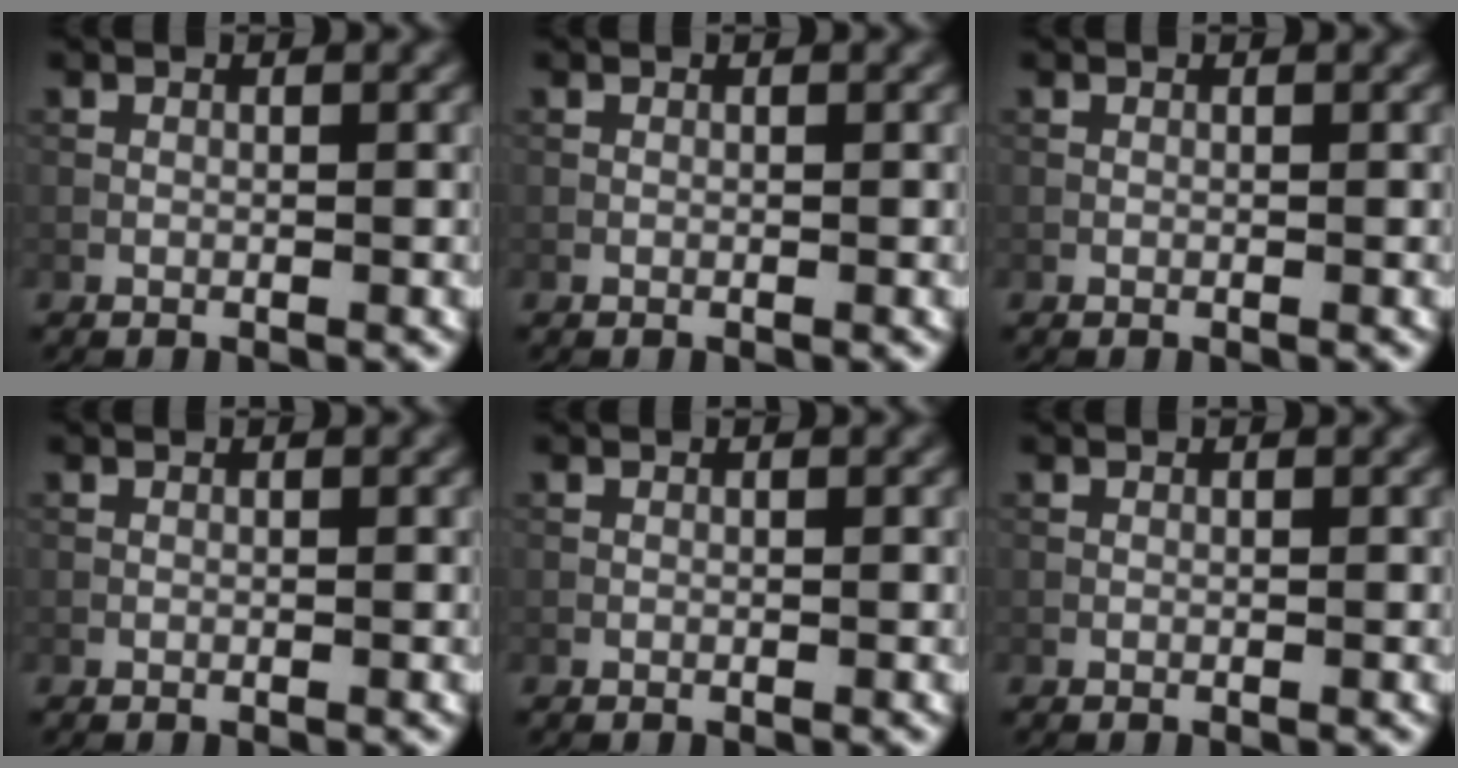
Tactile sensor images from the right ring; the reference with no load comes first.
{"total": 0.0}
{"total": 0.0}
{"total": 0.0}
{"total": 0.0}
{"total": 0.0}